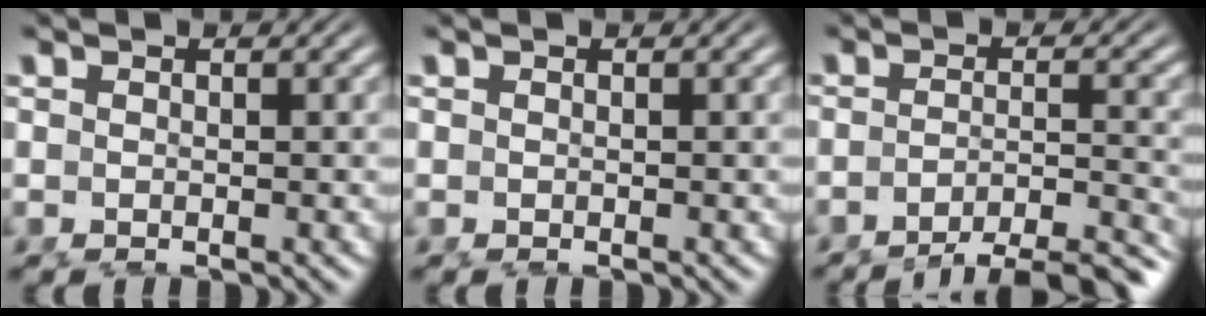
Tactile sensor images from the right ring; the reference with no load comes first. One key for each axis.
{"total": 0.0}
{"total": 9.0, "fx": -7.8, "fy": 2.2, "fz": 4.0, "tx": -0.041, "ty": -0.023, "tz": -0.113}